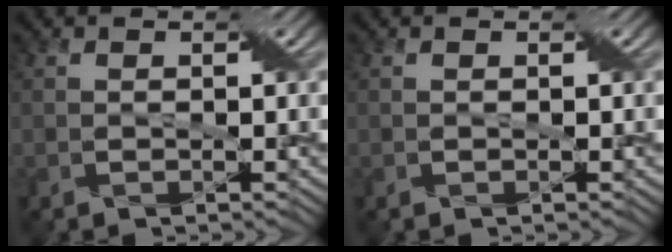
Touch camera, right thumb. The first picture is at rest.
{"total": 0.0}